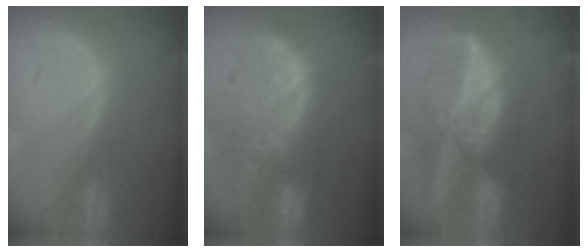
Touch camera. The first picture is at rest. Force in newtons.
{"total": 11.2, "press": 9.6, "slide": 5.8}
{"total": 9.4, "press": 8.2, "slide": 4.6}